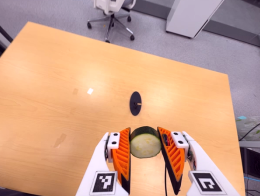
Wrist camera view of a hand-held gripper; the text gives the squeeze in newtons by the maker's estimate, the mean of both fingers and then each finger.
{"total": 12.5, "left": 11.2, "right": 13.9}